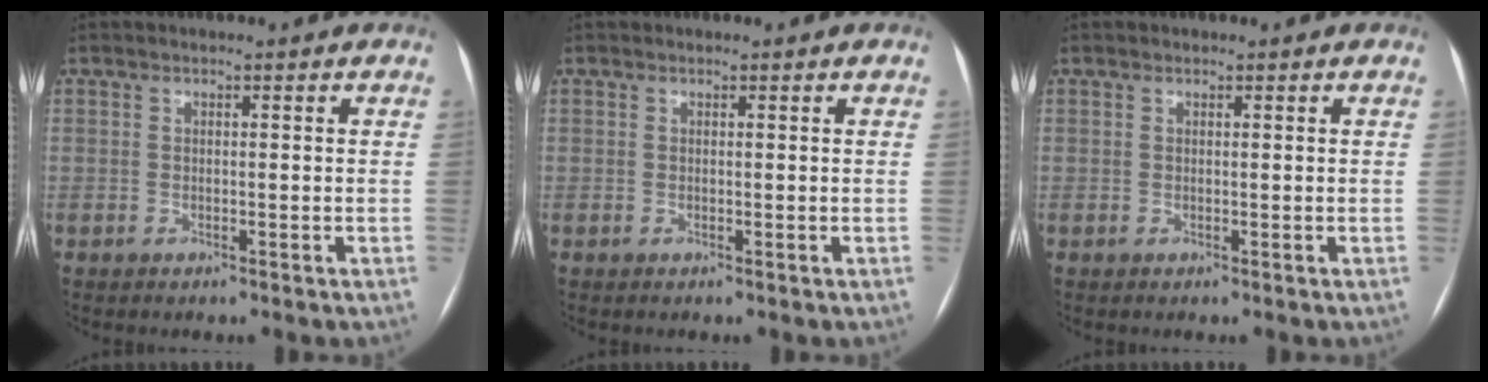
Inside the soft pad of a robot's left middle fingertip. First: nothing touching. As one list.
[{"total": 0.0}, {"total": 0.0}]